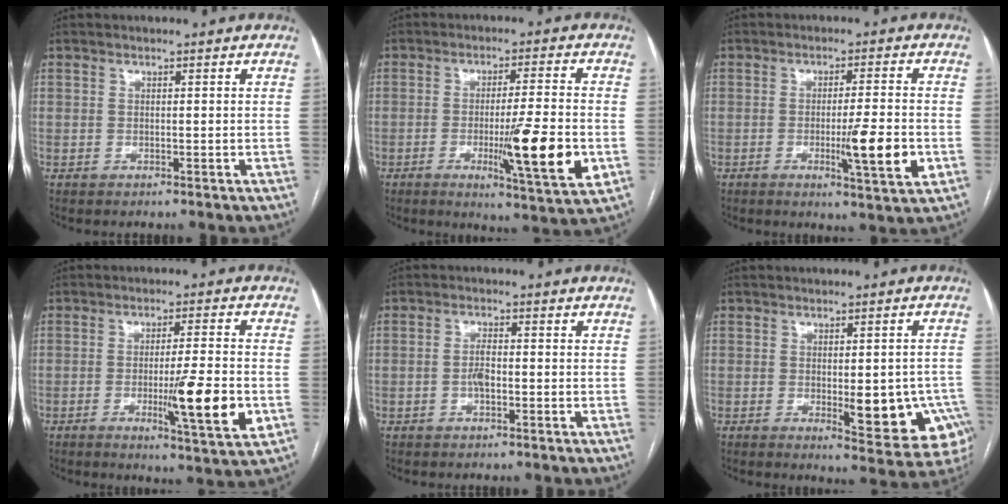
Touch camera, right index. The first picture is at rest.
{"total": 13.0, "force": [-3.2, 0.4, 12.6], "torque": [-0.192, -0.026, -0.049]}
{"total": 8.4, "force": [-2.1, 0.2, 8.1], "torque": [-0.124, -0.015, -0.032]}
{"total": 11.1, "force": [-2.8, 0.3, 10.7], "torque": [-0.163, -0.023, -0.043]}
{"total": 2.4, "force": [-0.6, 0.8, 2.2], "torque": [-0.043, 0.002, -0.012]}
{"total": 11.4, "force": [-3.2, 4.2, 10.1], "torque": [-0.092, 0.005, -0.030]}